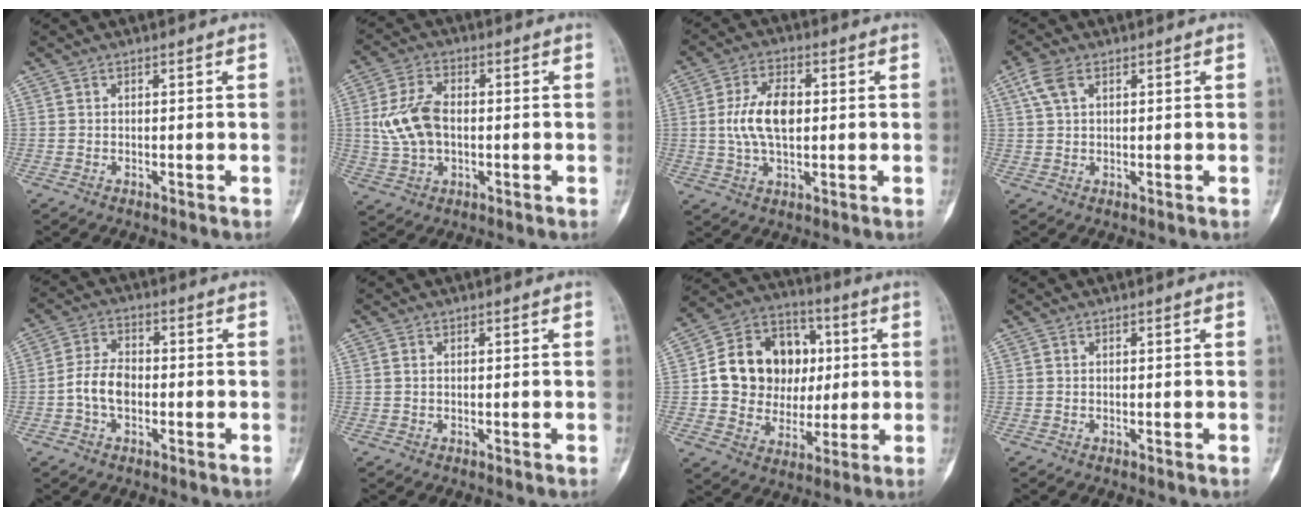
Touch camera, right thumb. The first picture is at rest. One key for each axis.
{"total": 9.9, "fx": 0.0, "fy": 6.2, "fz": 7.7, "tx": -0.152, "ty": 0.011, "tz": 0.001}
{"total": 9.7, "fx": 0.6, "fy": 5.3, "fz": 8.1, "tx": -0.152, "ty": 0.008, "tz": 0.011}
{"total": 4.3, "fx": 1.9, "fy": 2.5, "fz": 3.0, "tx": -0.070, "ty": 0.012, "tz": 0.040}
{"total": 6.4, "fx": -1.4, "fy": 4.2, "fz": 4.7, "tx": -0.085, "ty": 0.021, "tz": -0.034}
{"total": 0.7, "fx": 0.1, "fy": 0.5, "fz": 0.5, "tx": -0.014, "ty": 0.000, "tz": 0.002}
{"total": 18.0, "fx": 1.7, "fy": 15.2, "fz": 9.6, "tx": -0.117, "ty": 0.025, "tz": 0.039}
{"total": 0.0}